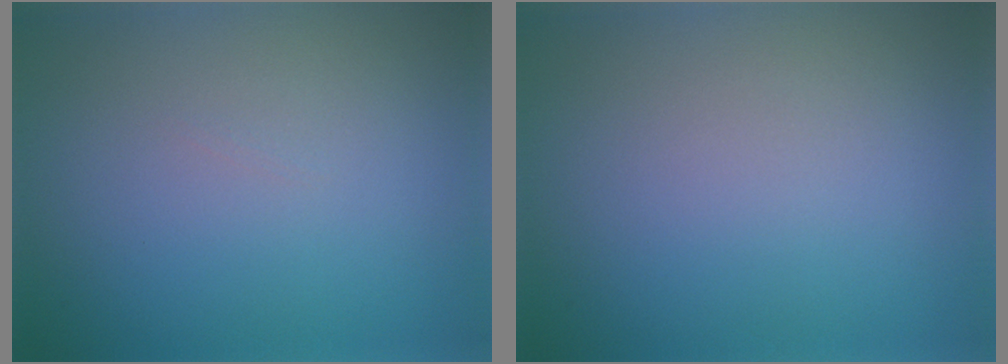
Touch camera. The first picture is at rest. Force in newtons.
{"total": 0.0}